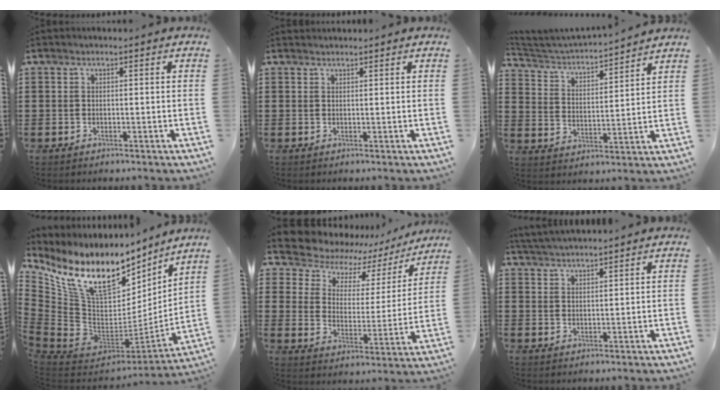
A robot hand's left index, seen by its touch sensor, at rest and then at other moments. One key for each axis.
{"total": 0.9, "fx": 0.9, "fy": 0.1, "fz": 0.0, "tx": -0.002, "ty": 0.000, "tz": 0.019}
{"total": 3.4, "fx": 3.3, "fy": 0.2, "fz": 0.8, "tx": -0.037, "ty": -0.030, "tz": 0.047}
{"total": 15.6, "fx": 8.5, "fy": 8.5, "fz": 9.8, "tx": -0.228, "ty": -0.050, "tz": 0.153}
{"total": 6.2, "fx": 5.4, "fy": 2.8, "fz": 1.1, "tx": -0.059, "ty": -0.042, "tz": 0.091}
{"total": 2.9, "fx": 2.9, "fy": -0.3, "fz": 0.2, "tx": -0.013, "ty": -0.005, "tz": 0.055}